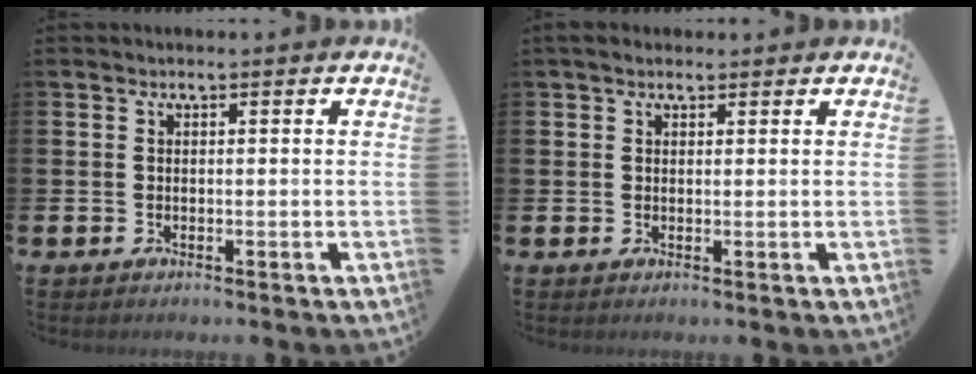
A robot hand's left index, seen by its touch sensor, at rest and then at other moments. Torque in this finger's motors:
{"motor_torque": [0.98, -1.16, 0.35, 0.04]}